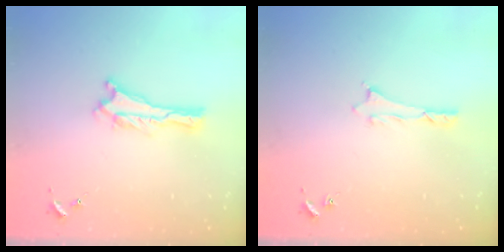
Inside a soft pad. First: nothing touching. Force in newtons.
{"total": 0.6, "press": 0.5, "slide": 0.2}